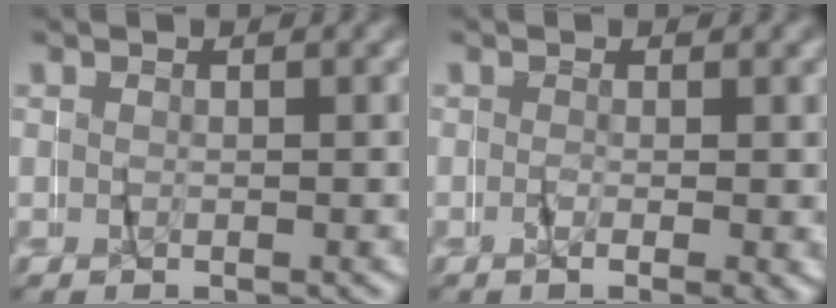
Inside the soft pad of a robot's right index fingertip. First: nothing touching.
{"total": 2.2, "force": [-0.5, 0.3, 2.1], "torque": [-0.031, -0.009, -0.004]}